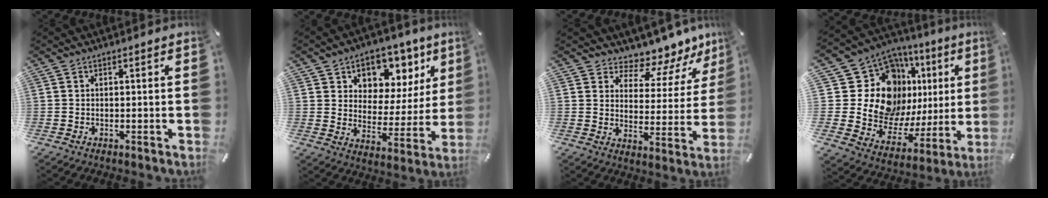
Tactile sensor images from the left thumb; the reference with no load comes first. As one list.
[{"total": 9.0, "force": [5.0, 7.2, 1.8], "torque": [-0.015, -0.059, 0.088]}, {"total": 8.6, "force": [7.2, 4.4, 1.8], "torque": [-0.013, -0.085, 0.122]}, {"total": 21.8, "force": [8.0, 15.2, 13.5], "torque": [-0.225, -0.062, 0.164]}]